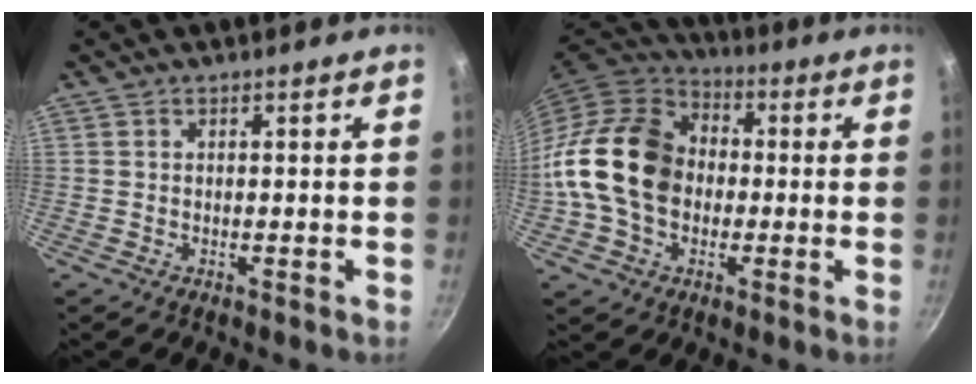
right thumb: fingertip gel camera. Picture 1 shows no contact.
{"total": 18.7, "force": [-0.8, 14.2, 12.1], "torque": [-0.201, 0.036, -0.028]}